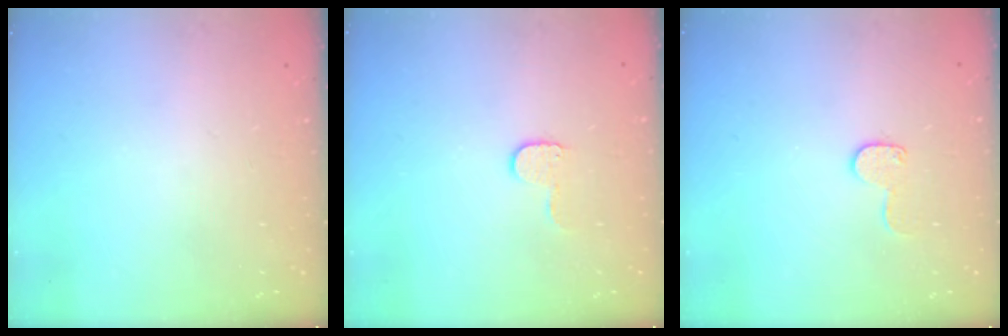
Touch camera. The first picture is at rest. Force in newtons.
{"total": 5.4, "press": 5.3, "slide": 0.5}
{"total": 8.4, "press": 8.4, "slide": 0.5}